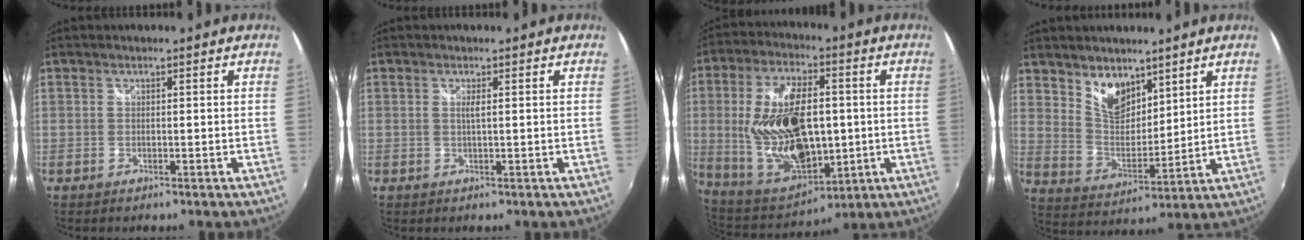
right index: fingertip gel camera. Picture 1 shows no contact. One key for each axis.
{"total": 0.9, "fx": 0.3, "fy": -0.3, "fz": 0.8, "tx": -0.015, "ty": -0.001, "tz": 0.004}
{"total": 22.2, "fx": -0.2, "fy": 12.0, "fz": 18.7, "tx": -0.380, "ty": -0.008, "tz": 0.021}
{"total": 9.3, "fx": 6.4, "fy": 5.2, "fz": 4.1, "tx": -0.064, "ty": -0.001, "tz": 0.127}